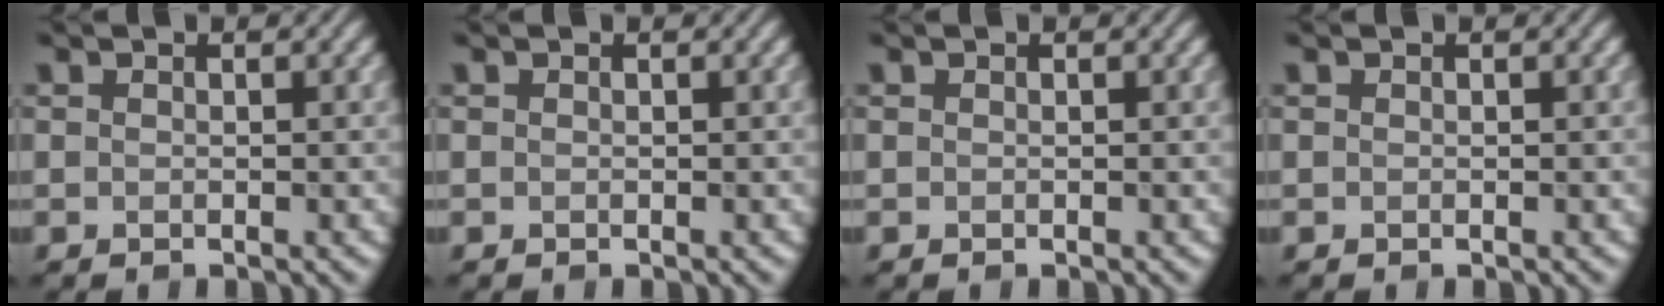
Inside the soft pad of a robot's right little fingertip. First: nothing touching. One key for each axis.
{"total": 0.0}
{"total": 0.0}
{"total": 0.0}